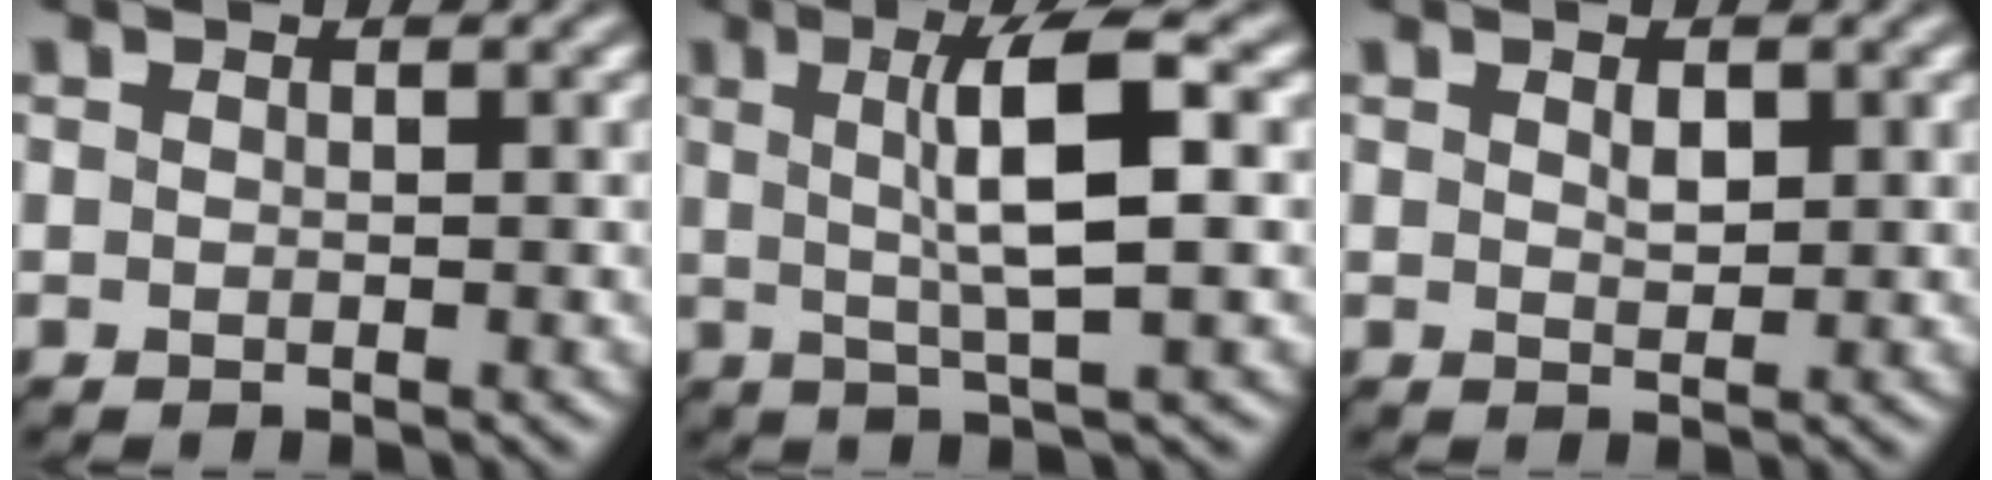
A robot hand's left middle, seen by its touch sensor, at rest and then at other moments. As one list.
[{"total": 6.5, "force": [1.1, 1.3, 6.3], "torque": [-0.101, 0.009, 0.019]}, {"total": 1.3, "force": [0.6, 0.6, 0.9], "torque": [-0.018, 0.000, 0.012]}]